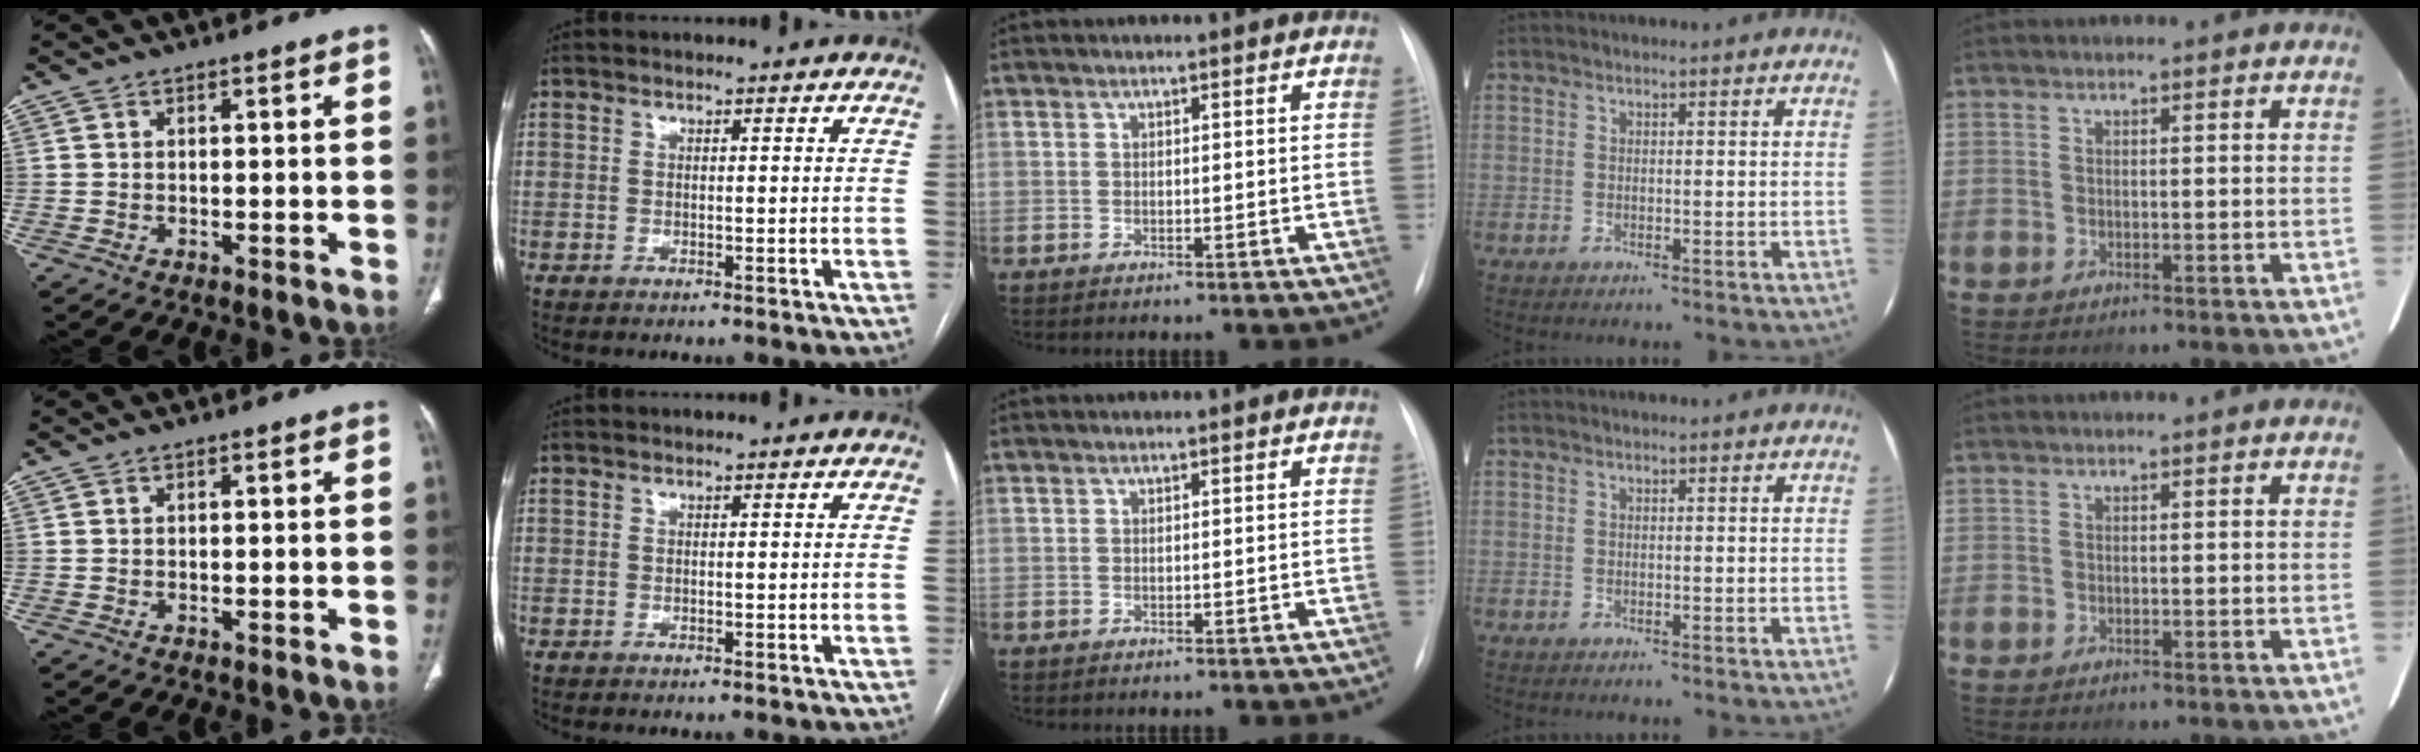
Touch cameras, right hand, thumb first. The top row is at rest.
{}